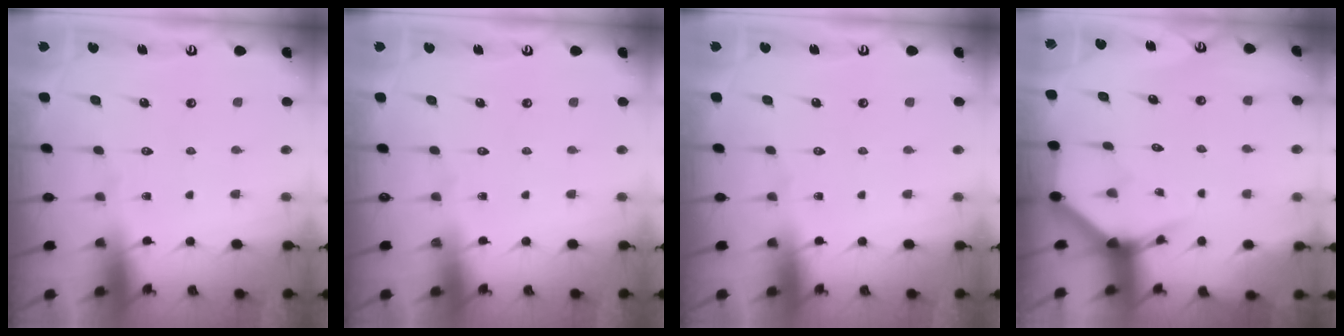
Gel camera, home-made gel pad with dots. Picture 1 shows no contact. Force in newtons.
{"total": 0.0}
{"total": 0.0}
{"total": 3.9, "press": 3.9, "slide": 0.3}